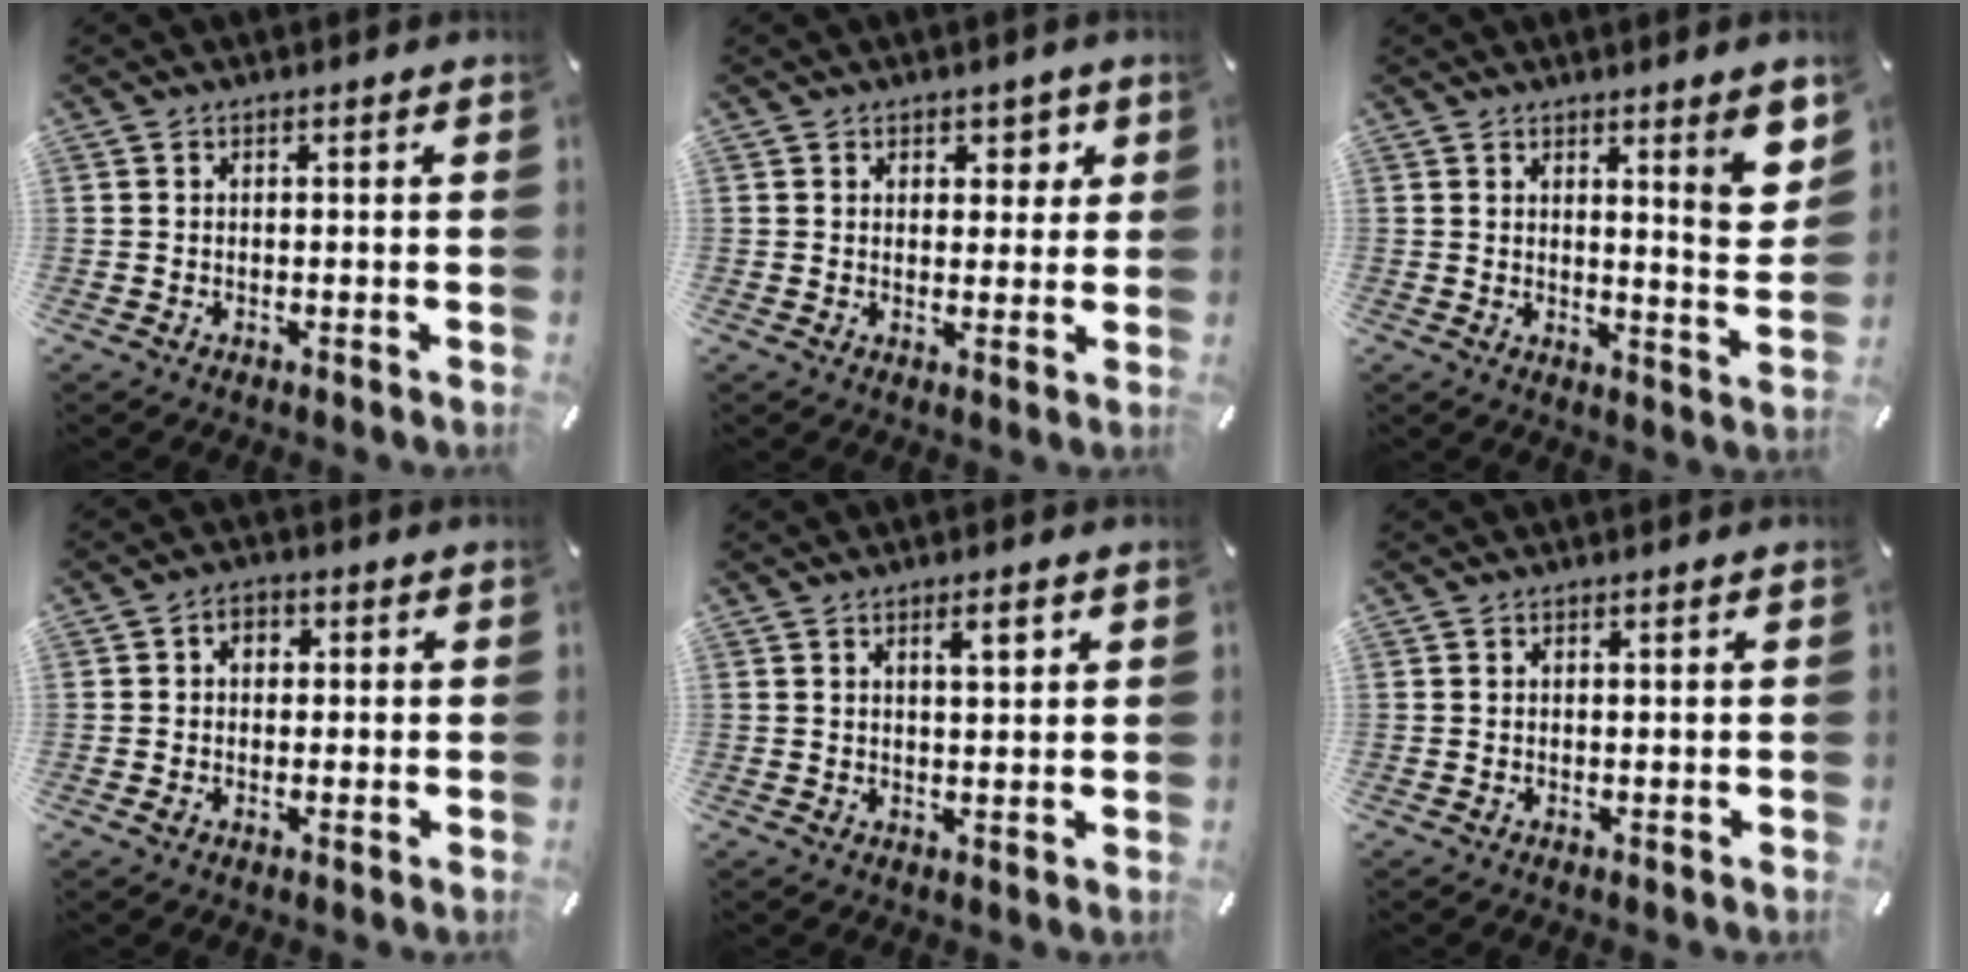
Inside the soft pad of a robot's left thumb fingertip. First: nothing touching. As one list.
[{"total": 3.6, "force": [1.6, 3.0, 1.3], "torque": [0.006, -0.007, 0.018]}, {"total": 7.1, "force": [4.8, 0.7, 5.2], "torque": [-0.067, -0.043, 0.074]}, {"total": 3.4, "force": [-0.2, 2.7, 2.1], "torque": [-0.024, 0.004, -0.008]}, {"total": 3.8, "force": [1.9, 1.0, 3.2], "torque": [-0.050, -0.003, 0.027]}, {"total": 0.0}]